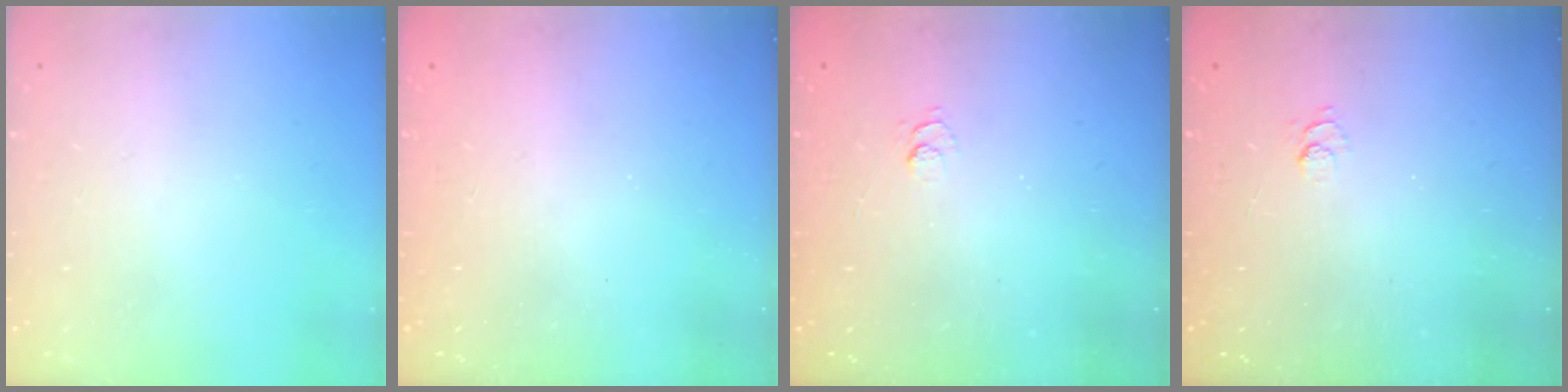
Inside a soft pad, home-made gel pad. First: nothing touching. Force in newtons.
{"total": 2.3, "press": 2.2, "slide": 0.7}
{"total": 2.7, "press": 2.2, "slide": 1.5}
{"total": 2.5, "press": 2.0, "slide": 1.4}